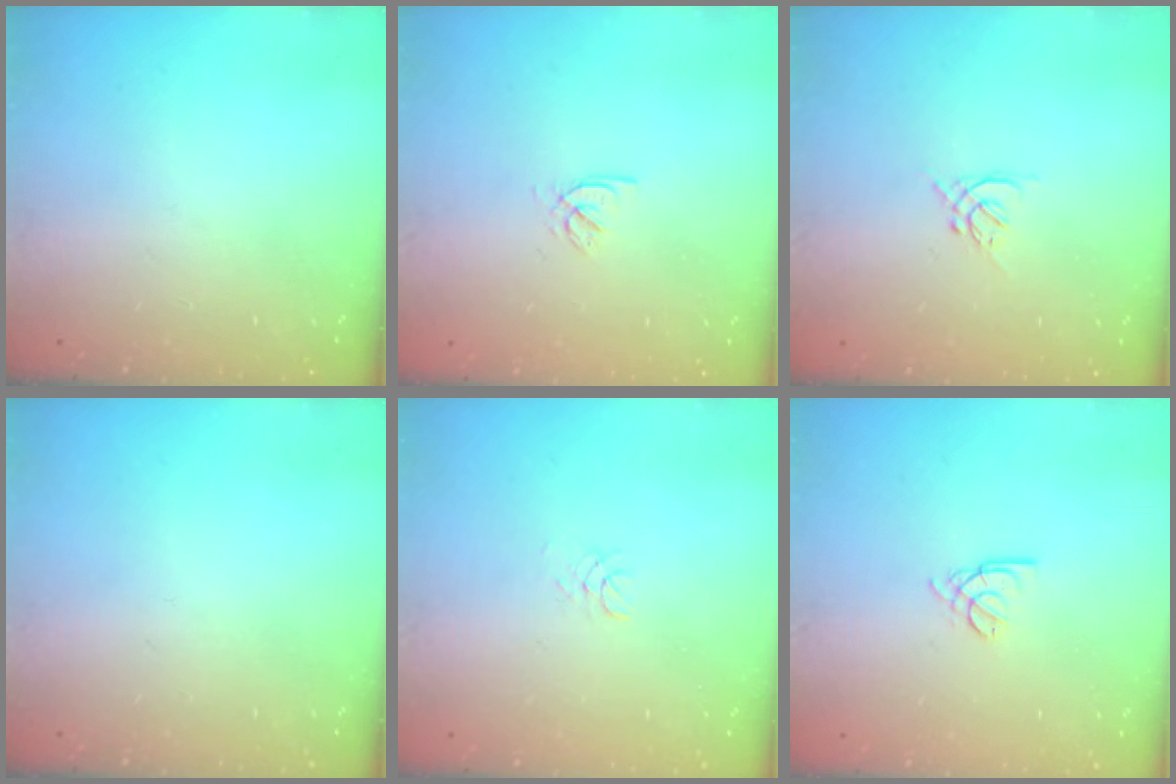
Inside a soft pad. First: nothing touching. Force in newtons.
{"total": 2.3, "press": 2.2, "slide": 0.3}
{"total": 1.3, "press": 1.2, "slide": 0.5}
{"total": 0.0}
{"total": 1.7, "press": 1.7, "slide": 0.2}
{"total": 2.2, "press": 2.1, "slide": 0.5}